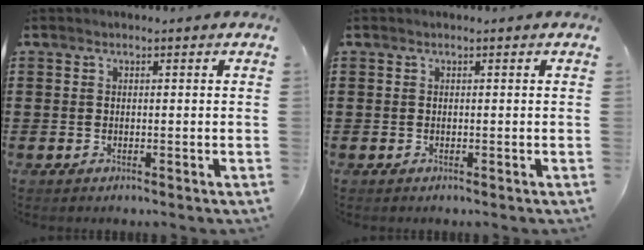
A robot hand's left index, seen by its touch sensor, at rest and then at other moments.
{"total": 0.0}